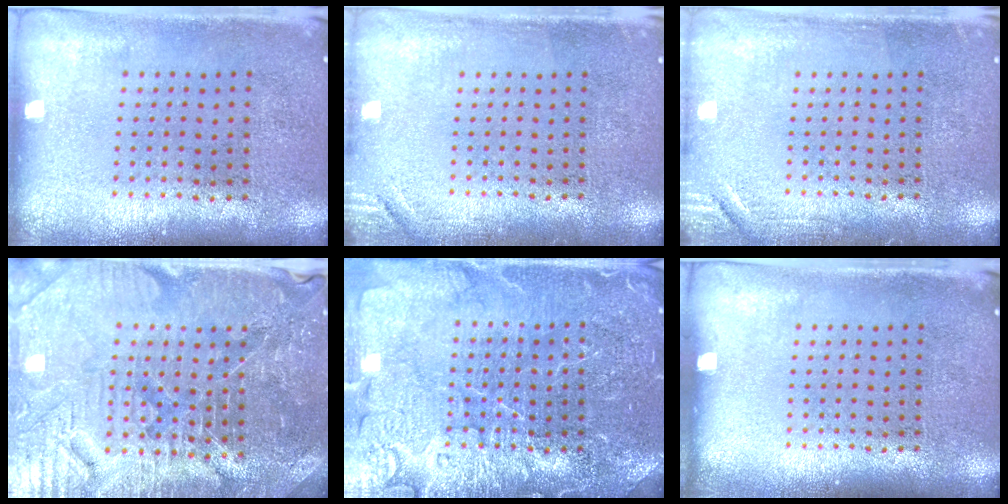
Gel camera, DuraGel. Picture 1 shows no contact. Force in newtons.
{"total": 1.3, "press": 1.3, "slide": 0.3}
{"total": 1.7, "press": 1.7, "slide": 0.2}
{"total": 5.0, "press": 4.7, "slide": 1.7}
{"total": 4.5, "press": 4.4, "slide": 0.6}
{"total": 0.0}